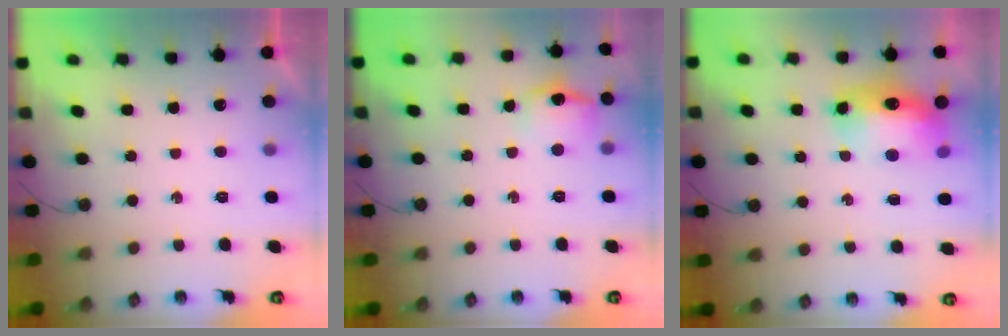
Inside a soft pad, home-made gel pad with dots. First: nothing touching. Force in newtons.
{"total": 11.3, "press": 11.3, "slide": 0.9}
{"total": 13.6, "press": 13.5, "slide": 1.3}